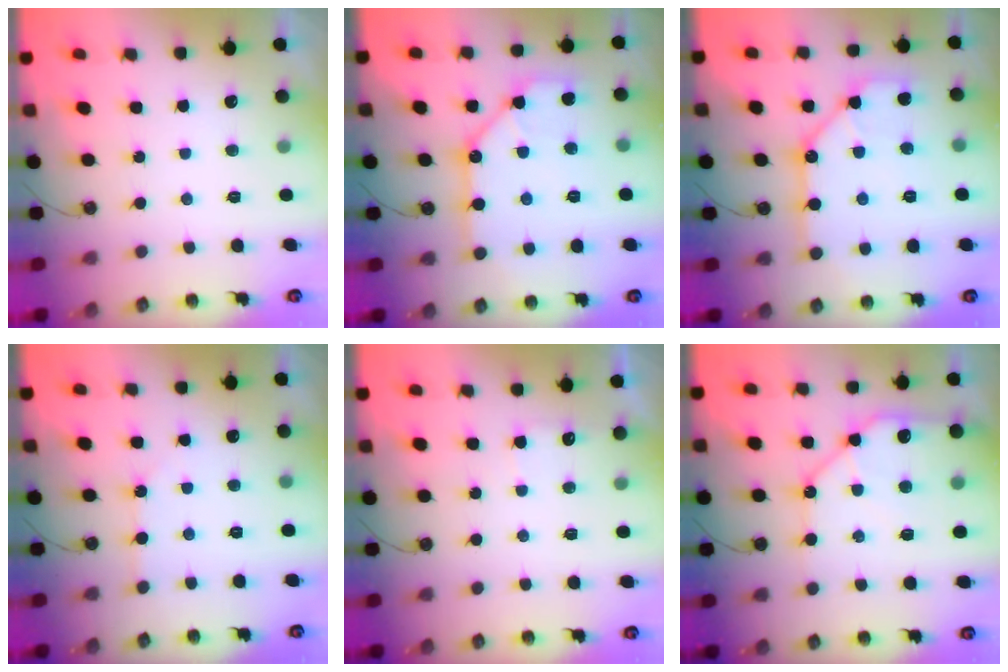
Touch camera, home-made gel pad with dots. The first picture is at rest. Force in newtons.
{"total": 12.3, "press": 12.2, "slide": 0.9}
{"total": 12.3, "press": 12.2, "slide": 0.9}
{"total": 2.7, "press": 2.7, "slide": 0.3}
{"total": 4.3, "press": 4.2, "slide": 0.8}
{"total": 12.9, "press": 12.8, "slide": 1.5}